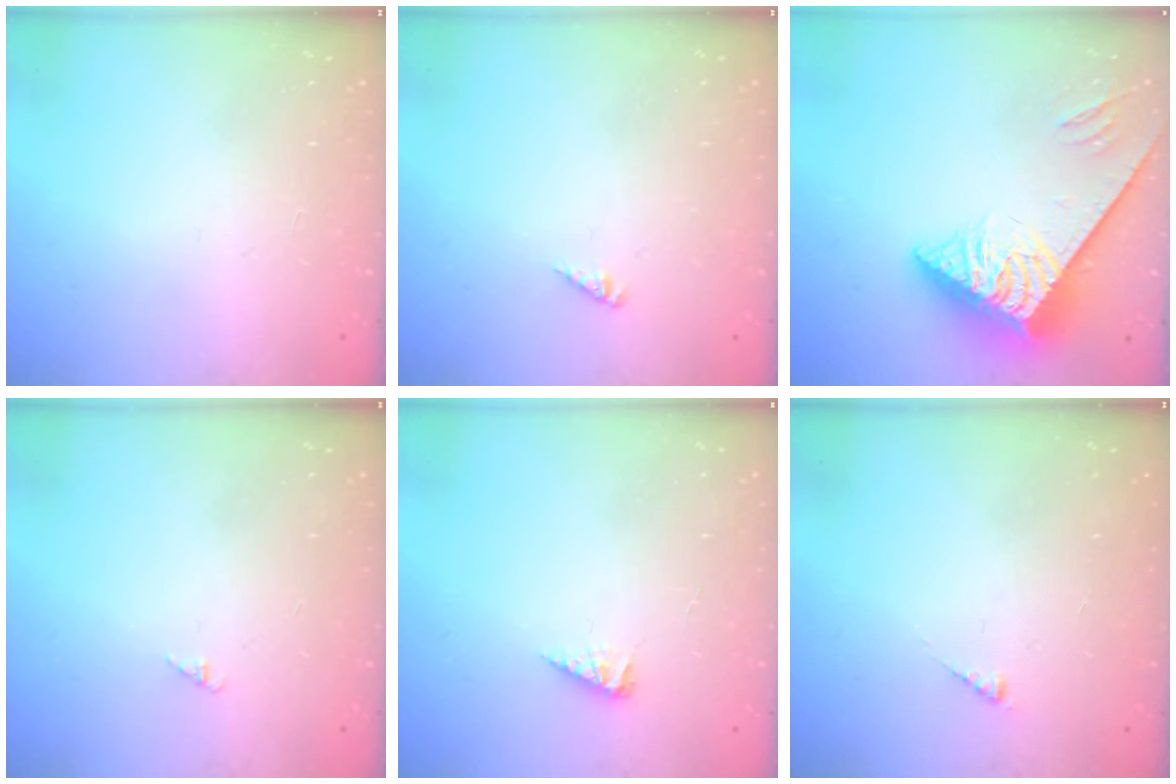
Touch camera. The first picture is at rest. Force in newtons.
{"total": 0.0}
{"total": 6.8, "press": 6.7, "slide": 1.0}
{"total": 1.3, "press": 1.2, "slide": 0.3}
{"total": 3.4, "press": 3.4, "slide": 0.5}
{"total": 2.0, "press": 2.0, "slide": 0.3}